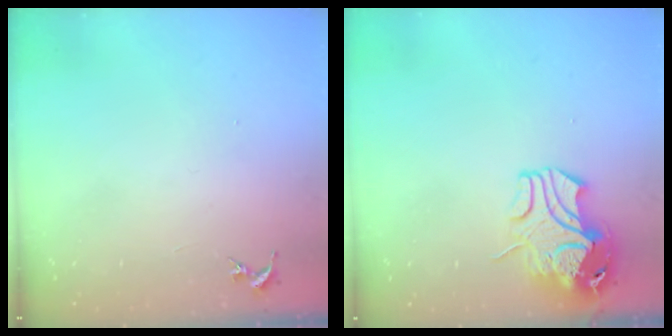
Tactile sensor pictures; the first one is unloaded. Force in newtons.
{"total": 12.1, "press": 12.0, "slide": 1.8}